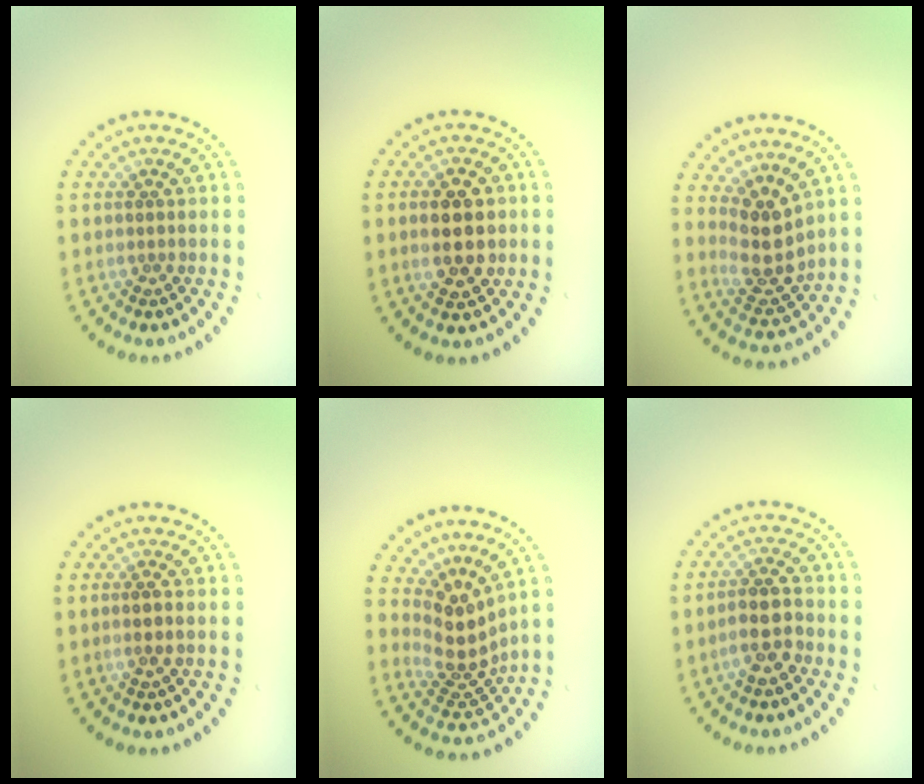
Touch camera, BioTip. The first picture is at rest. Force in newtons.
{"total": 5.1, "press": 5.1, "slide": 0.3}
{"total": 3.8, "press": 3.3, "slide": 2.0}
{"total": 0.8, "press": 0.6, "slide": 0.5}
{"total": 3.9, "press": 2.9, "slide": 2.6}
{"total": 2.8, "press": 2.7, "slide": 0.8}